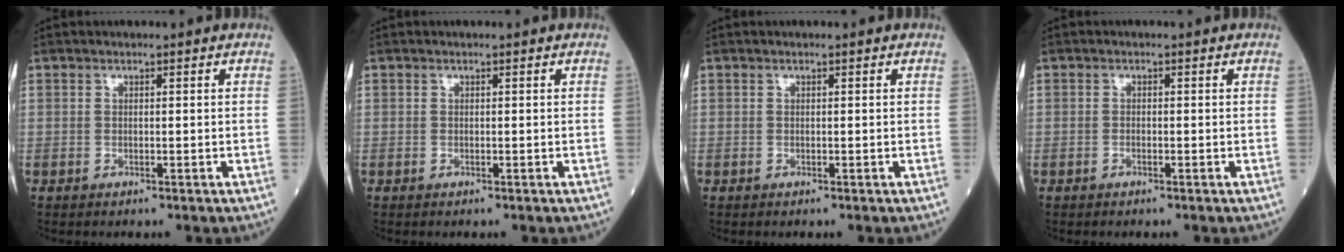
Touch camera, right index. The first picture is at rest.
{"total": 0.0}
{"total": 0.0}
{"total": 0.5, "force": [-0.4, -0.1, 0.3], "torque": [-0.008, 0.001, -0.007]}